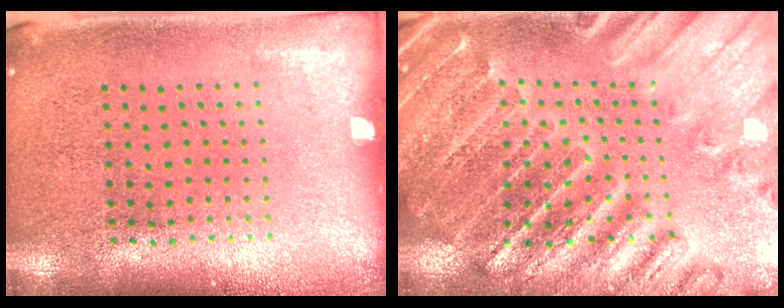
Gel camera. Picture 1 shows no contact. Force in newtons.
{"total": 2.8, "press": 2.8, "slide": 0.3}